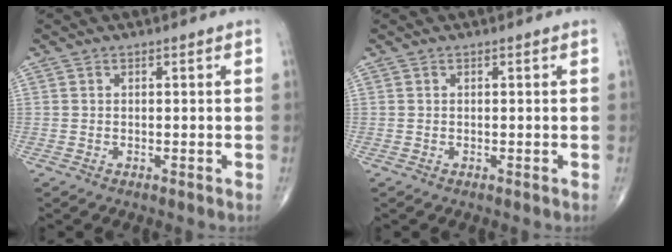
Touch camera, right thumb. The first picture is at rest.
{"total": 0.0}